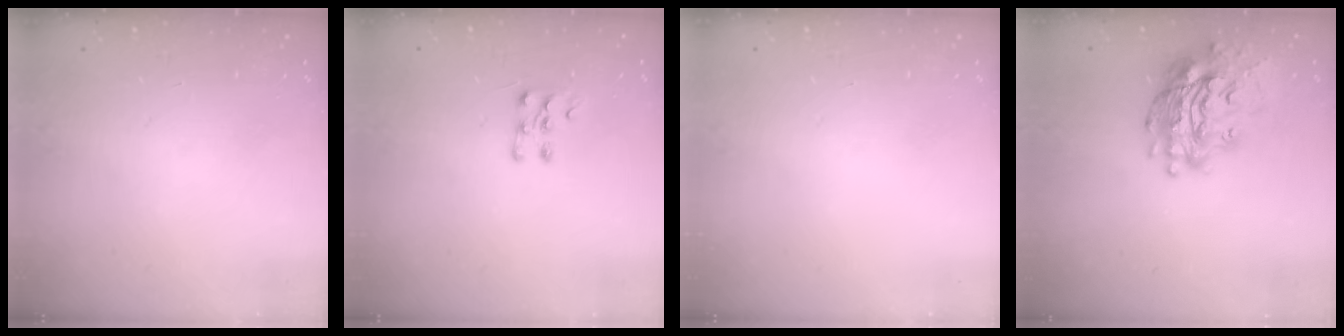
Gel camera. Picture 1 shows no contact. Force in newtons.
{"total": 6.3, "press": 6.1, "slide": 1.6}
{"total": 0.0}
{"total": 20.0, "press": 19.9, "slide": 2.0}